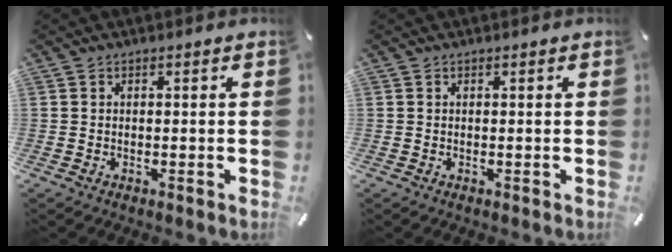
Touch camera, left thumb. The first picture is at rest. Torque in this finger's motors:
{"motor_torque": [0.00, 0.00, 0.05, -0.05, 0.00]}